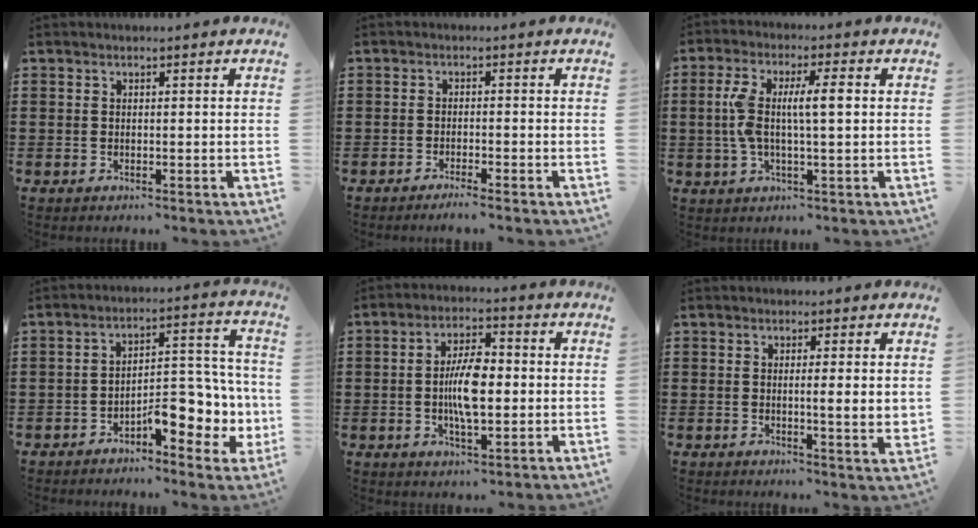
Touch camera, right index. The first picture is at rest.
{"total": 1.7, "force": [-1.5, -0.2, 0.7], "torque": [-0.011, -0.001, -0.028]}
{"total": 7.3, "force": [0.6, 1.8, 7.1], "torque": [-0.146, 0.000, 0.003]}
{"total": 8.0, "force": [-3.3, 4.0, 6.1], "torque": [-0.076, -0.004, -0.060]}
{"total": 7.8, "force": [-0.3, 2.8, 7.3], "torque": [-0.149, 0.002, -0.012]}
{"total": 3.4, "force": [0.2, 0.1, 3.4], "torque": [-0.054, -0.007, 0.001]}